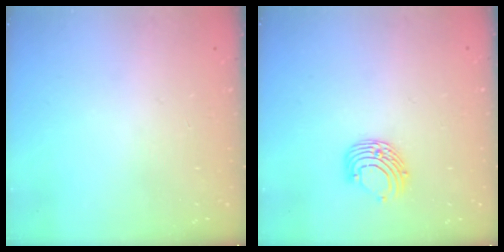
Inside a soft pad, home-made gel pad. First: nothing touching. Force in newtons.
{"total": 8.2, "press": 8.2, "slide": 0.8}